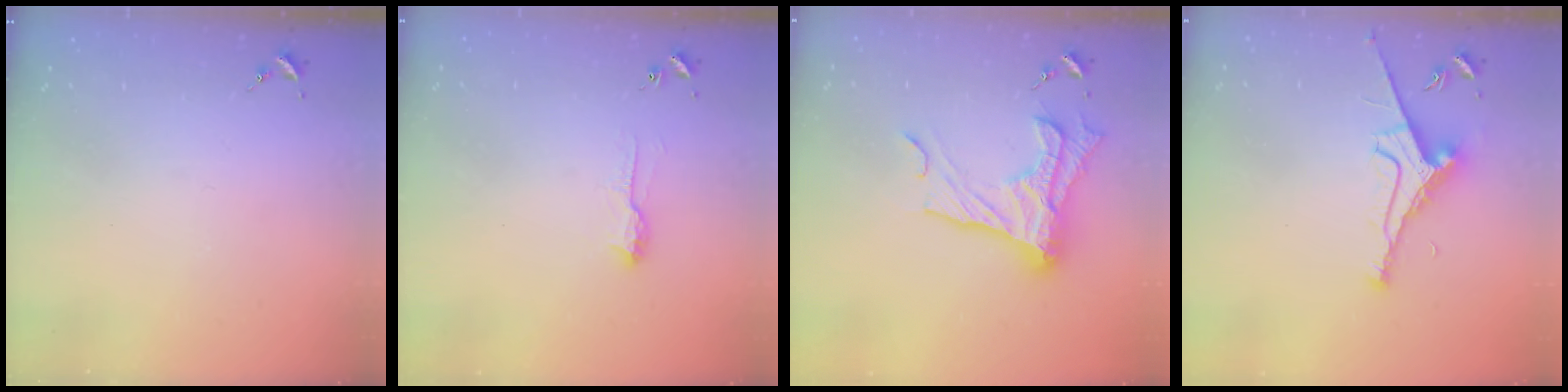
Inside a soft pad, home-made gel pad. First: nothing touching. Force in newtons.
{"total": 6.6, "press": 6.5, "slide": 0.8}
{"total": 18.4, "press": 18.3, "slide": 1.2}
{"total": 9.2, "press": 9.1, "slide": 1.3}